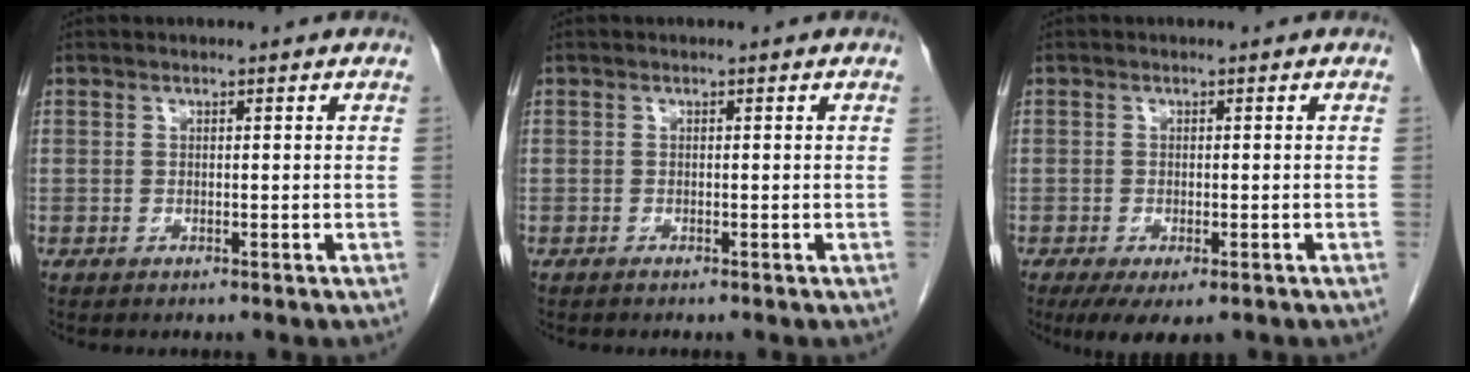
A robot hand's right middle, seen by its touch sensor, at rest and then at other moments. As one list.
[{"total": 0.0}, {"total": 5.7, "force": [-3.6, 2.2, 3.9], "torque": [-0.057, -0.013, -0.056]}]